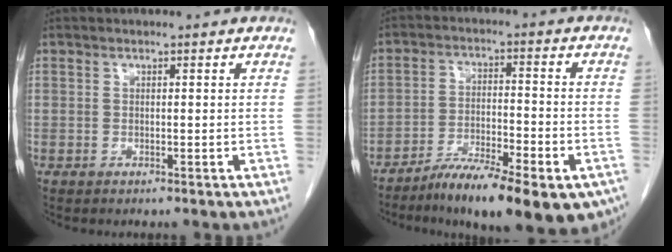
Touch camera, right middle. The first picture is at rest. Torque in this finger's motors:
{"motor_torque": [0.41, -0.37, 0.16, 0.06]}